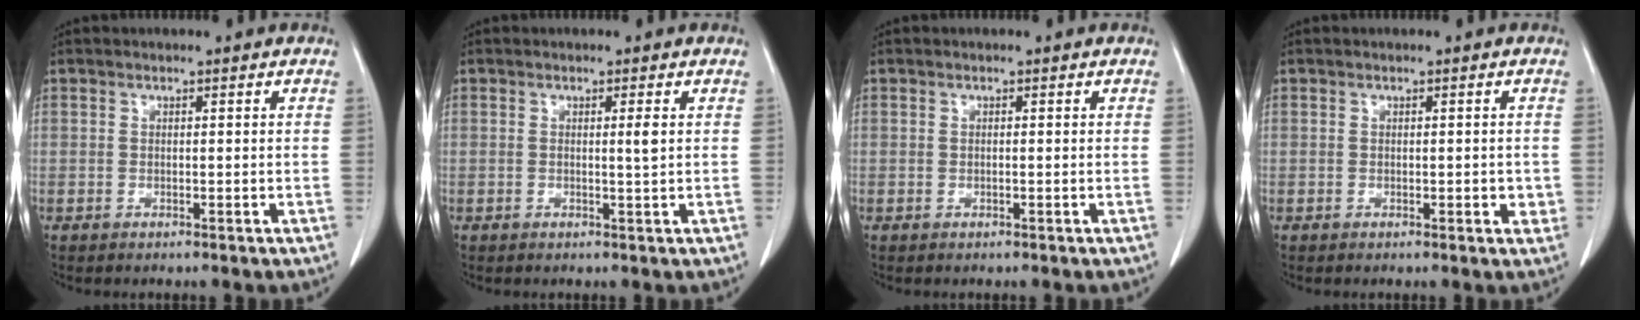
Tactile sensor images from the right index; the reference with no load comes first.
{"total": 1.5, "force": [0.3, -0.3, 1.4], "torque": [-0.026, -0.003, 0.003]}
{"total": 0.0}
{"total": 2.1, "force": [-0.1, 1.1, 1.7], "torque": [-0.019, 0.002, 0.002]}